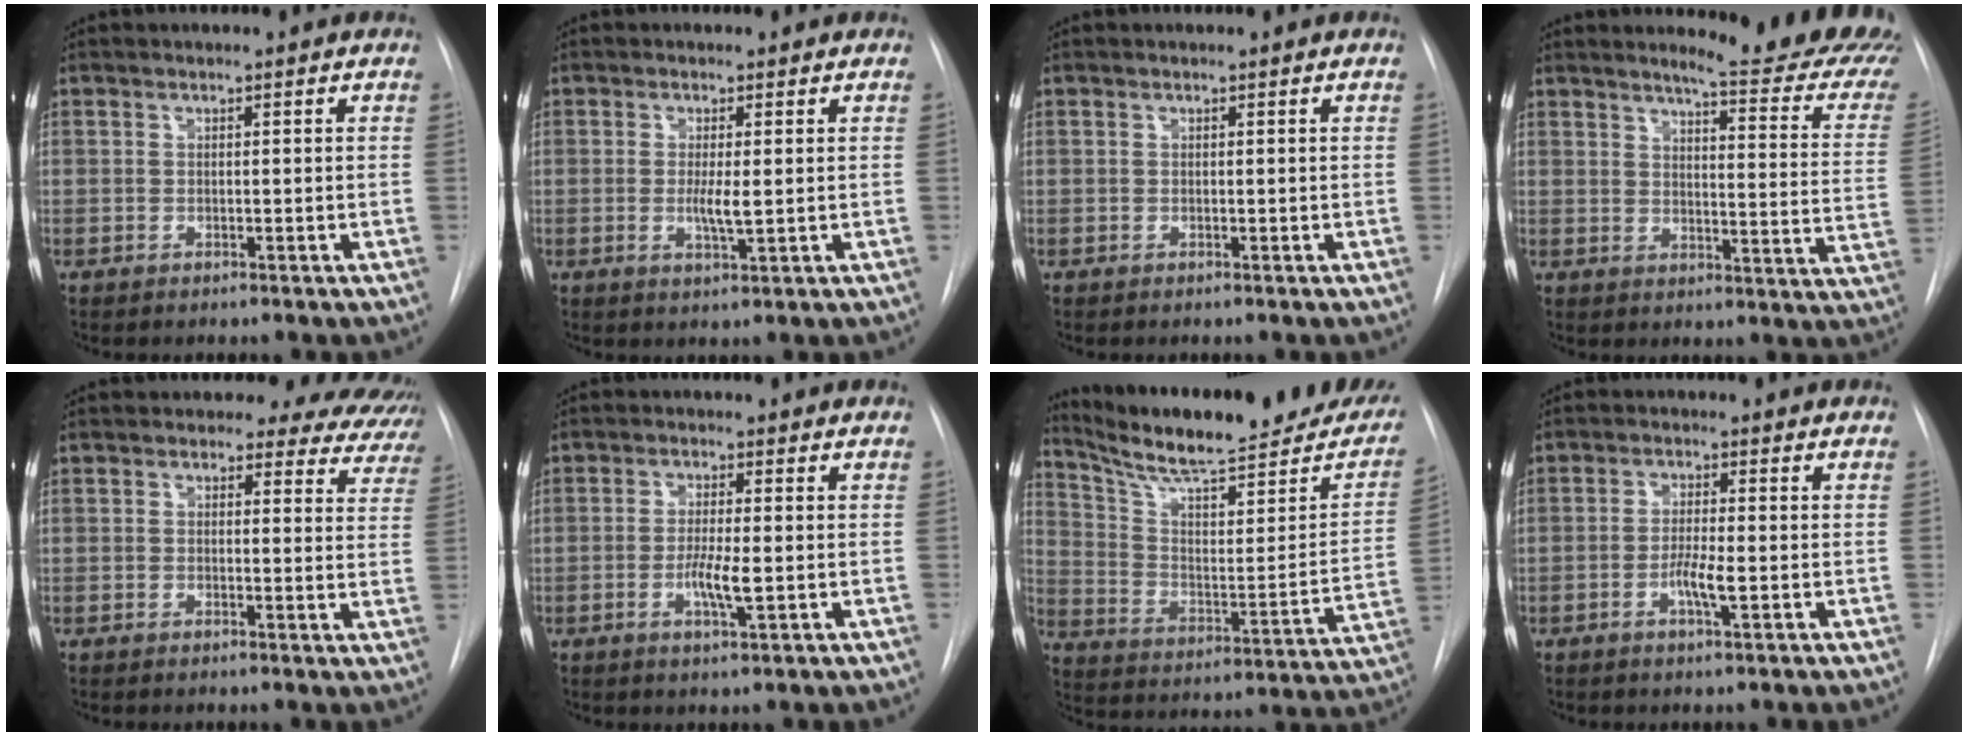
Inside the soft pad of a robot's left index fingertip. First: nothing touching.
{"total": 2.9, "force": [0.0, 0.4, 2.9], "torque": [-0.057, -0.006, 0.001]}
{"total": 0.0}
{"total": 18.3, "force": [16.9, 1.0, 7.1], "torque": [-0.081, -0.103, 0.180]}
{"total": 11.5, "force": [10.3, 4.8, 1.5], "torque": [0.024, -0.034, 0.071]}
{"total": 4.4, "force": [-0.9, 0.5, 4.3], "torque": [-0.082, -0.006, -0.016]}
{"total": 25.7, "force": [21.7, 4.1, 13.3], "torque": [-0.202, -0.044, 0.303]}
{"total": 3.8, "force": [-1.2, 0.4, 3.6], "torque": [-0.068, -0.003, -0.022]}